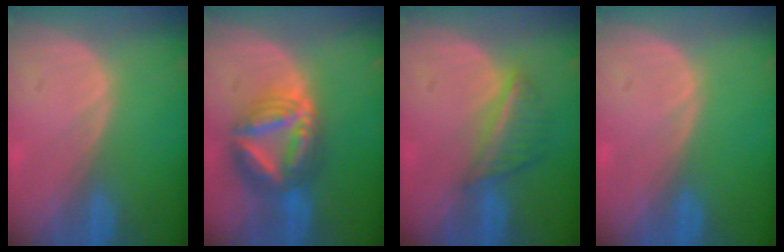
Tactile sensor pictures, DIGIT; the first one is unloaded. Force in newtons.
{"total": 9.0, "press": 8.9, "slide": 0.9}
{"total": 5.6, "press": 5.2, "slide": 2.1}
{"total": 0.0}